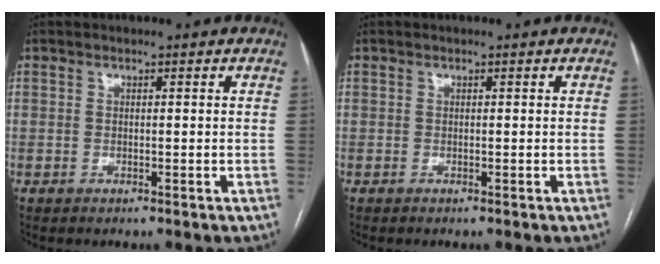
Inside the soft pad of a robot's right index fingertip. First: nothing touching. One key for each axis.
{"total": 0.0}